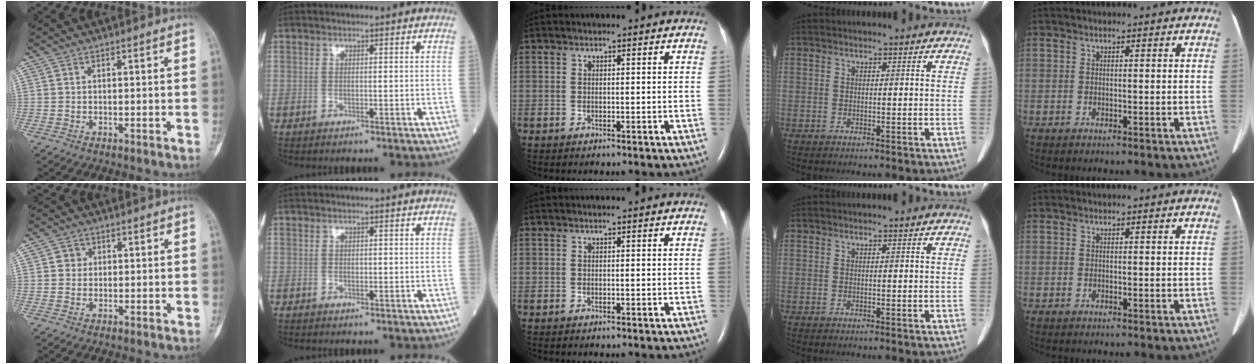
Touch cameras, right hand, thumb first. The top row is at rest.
{"thumb": {"total": 2.1, "force": [0.4, 2.0, 0.5], "torque": [0.004, 0.004, 0.001]}}